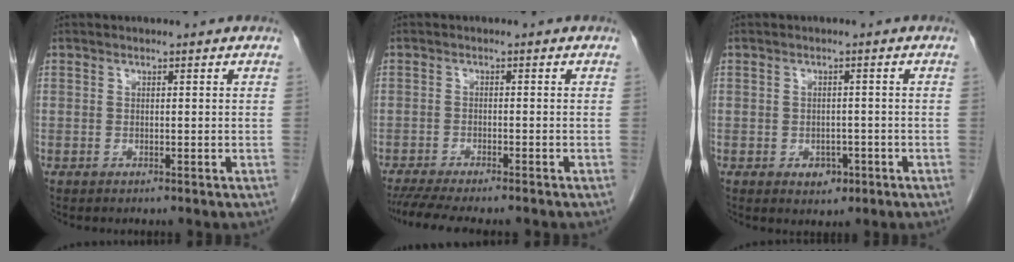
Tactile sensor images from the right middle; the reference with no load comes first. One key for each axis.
{"total": 9.8, "fx": -8.4, "fy": 1.2, "fz": 4.9, "tx": -0.068, "ty": -0.009, "tz": -0.126}
{"total": 2.7, "fx": -1.2, "fy": 1.9, "fz": 1.5, "tx": -0.014, "ty": 0.003, "tz": -0.007}